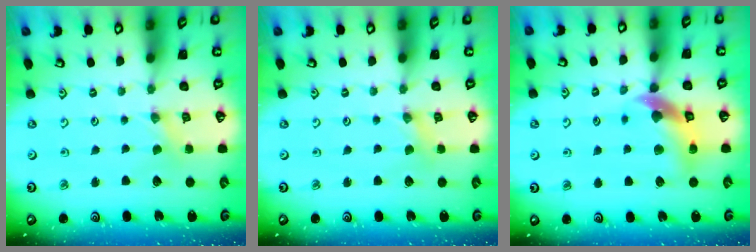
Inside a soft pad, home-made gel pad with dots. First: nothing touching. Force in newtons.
{"total": 1.1, "press": 1.1, "slide": 0.2}
{"total": 11.5, "press": 11.3, "slide": 1.6}